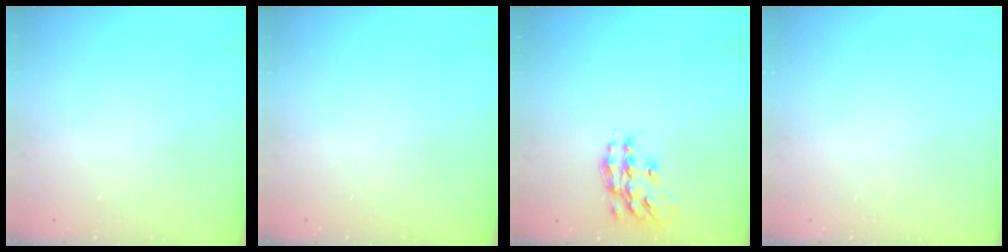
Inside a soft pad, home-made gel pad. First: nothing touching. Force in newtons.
{"total": 0.0}
{"total": 13.4, "press": 13.4, "slide": 0.9}
{"total": 0.0}